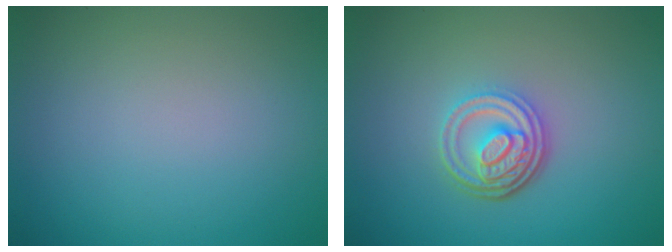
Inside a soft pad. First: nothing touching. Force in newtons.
{"total": 4.4, "press": 3.3, "slide": 2.8}